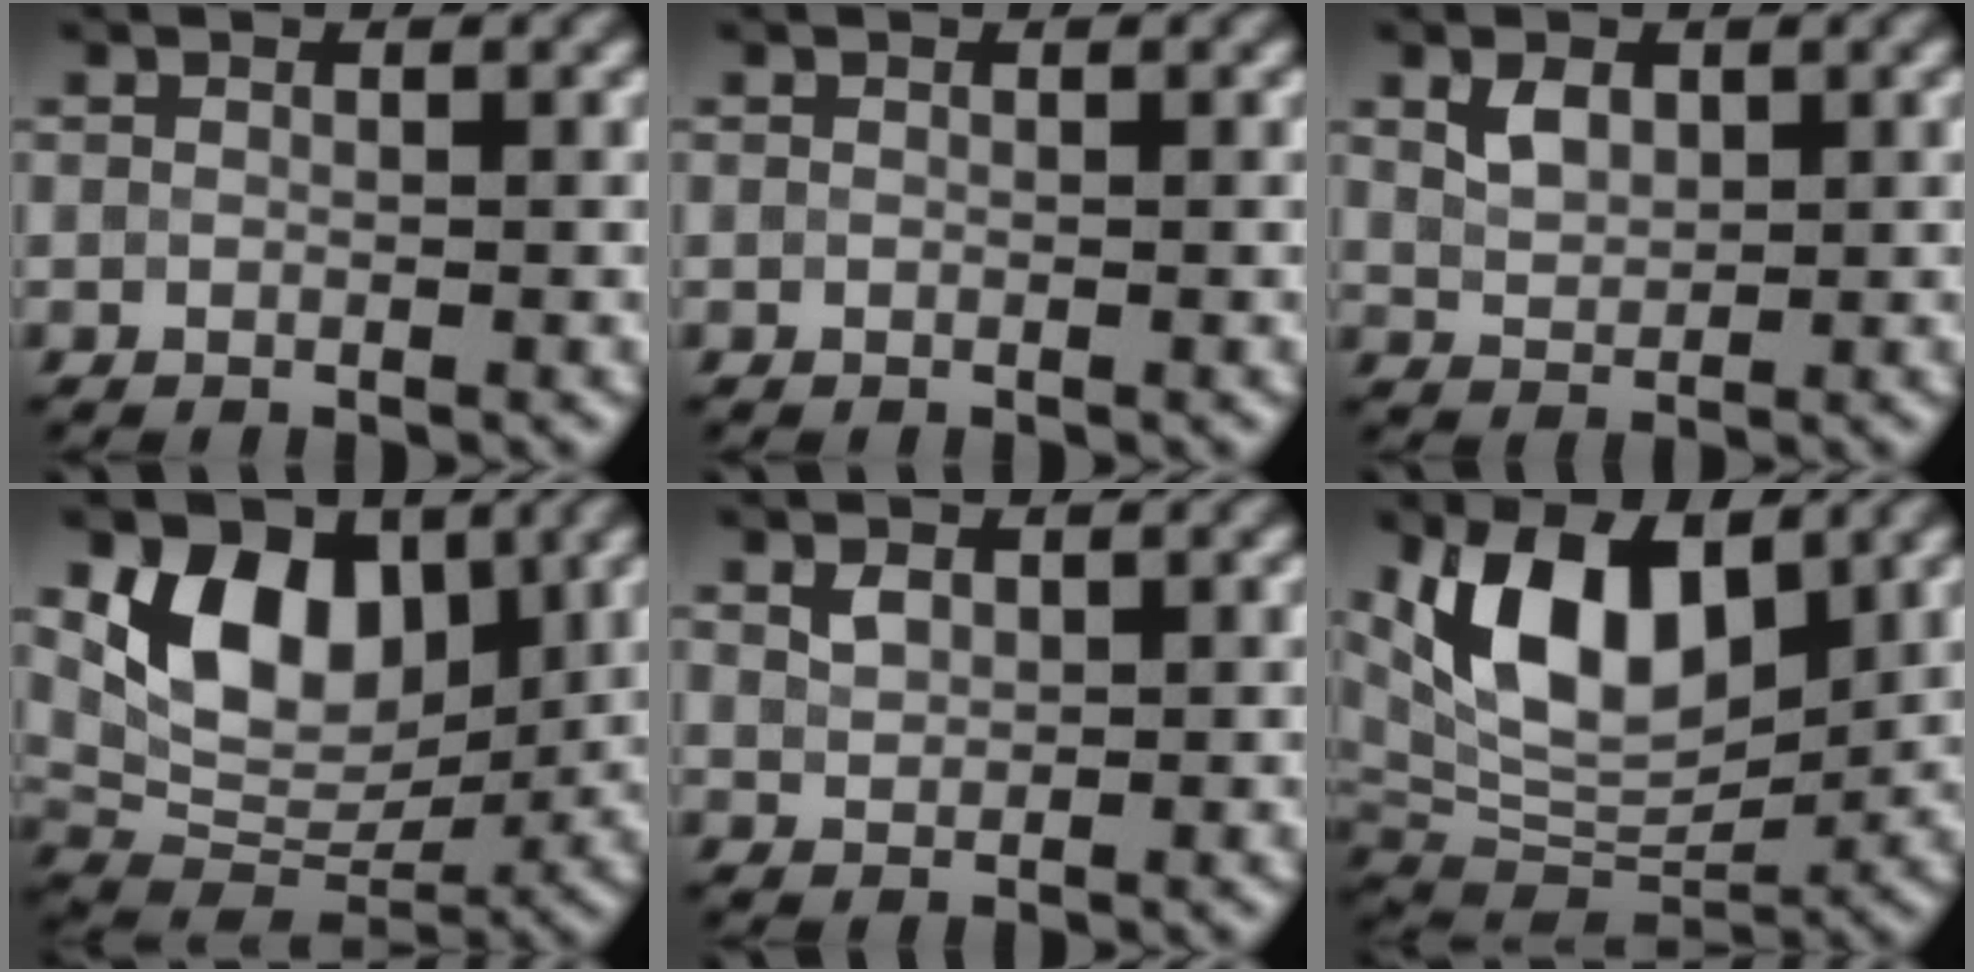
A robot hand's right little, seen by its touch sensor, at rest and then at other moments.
{"total": 0.0}
{"total": 2.2, "force": [1.0, 1.4, 1.3], "torque": [-0.028, 0.000, 0.024]}
{"total": 8.6, "force": [2.9, 5.7, 5.6], "torque": [-0.092, -0.009, 0.049]}
{"total": 1.4, "force": [0.7, 0.9, 0.7], "torque": [-0.014, 0.000, 0.017]}
{"total": 10.3, "force": [3.7, 5.4, 7.9], "torque": [-0.148, 0.002, 0.060]}